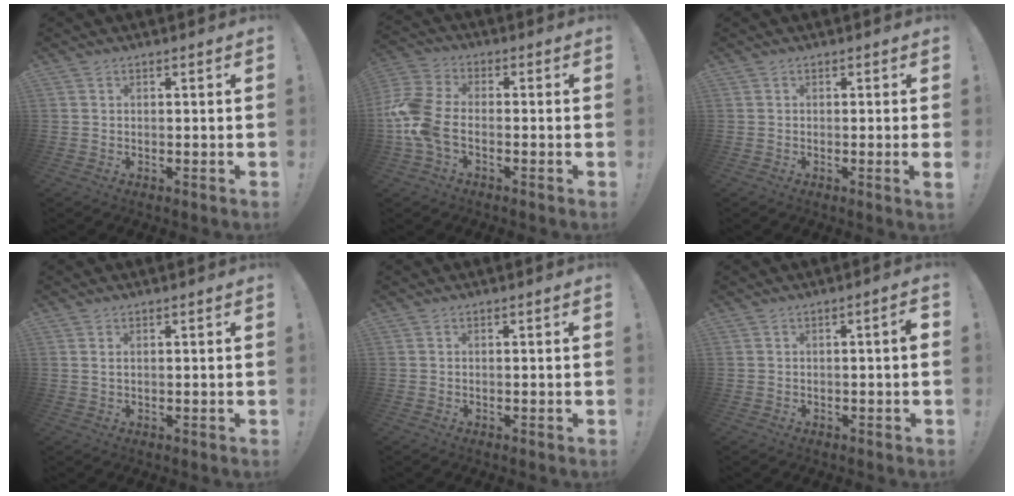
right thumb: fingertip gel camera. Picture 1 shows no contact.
{"total": 12.4, "force": [-2.7, 7.5, 9.5], "torque": [-0.212, 0.013, -0.044]}
{"total": 1.7, "force": [-0.3, -0.4, 1.7], "torque": [-0.033, -0.003, -0.004]}
{"total": 1.0, "force": [0.5, 0.5, 0.8], "torque": [-0.017, 0.002, 0.009]}
{"total": 0.0}
{"total": 2.4, "force": [-0.4, 0.0, 2.3], "torque": [-0.047, 0.005, -0.006]}